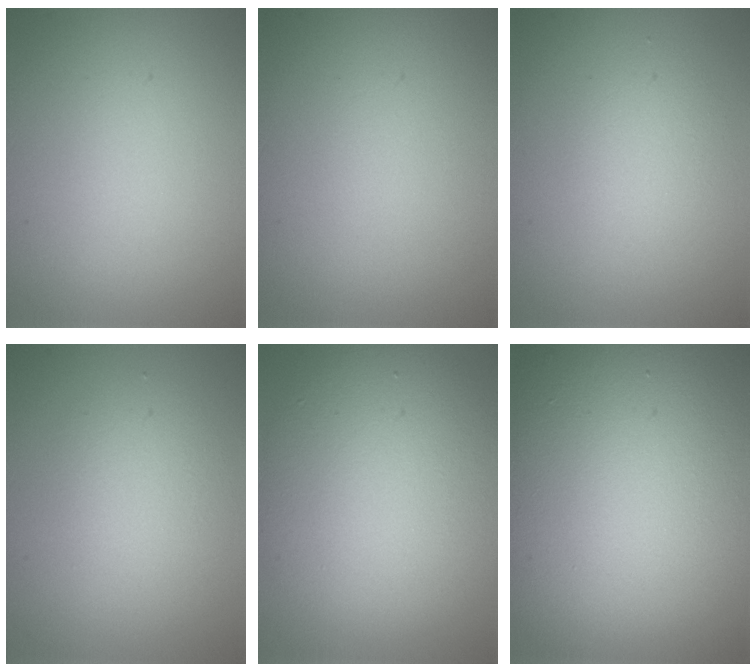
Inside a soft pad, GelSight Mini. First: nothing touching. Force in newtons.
{"total": 0.0}
{"total": 1.7, "press": 1.7, "slide": 0.0}
{"total": 2.4, "press": 2.4, "slide": 0.1}
{"total": 9.1, "press": 9.1, "slide": 0.7}
{"total": 19.5, "press": 19.5, "slide": 0.9}